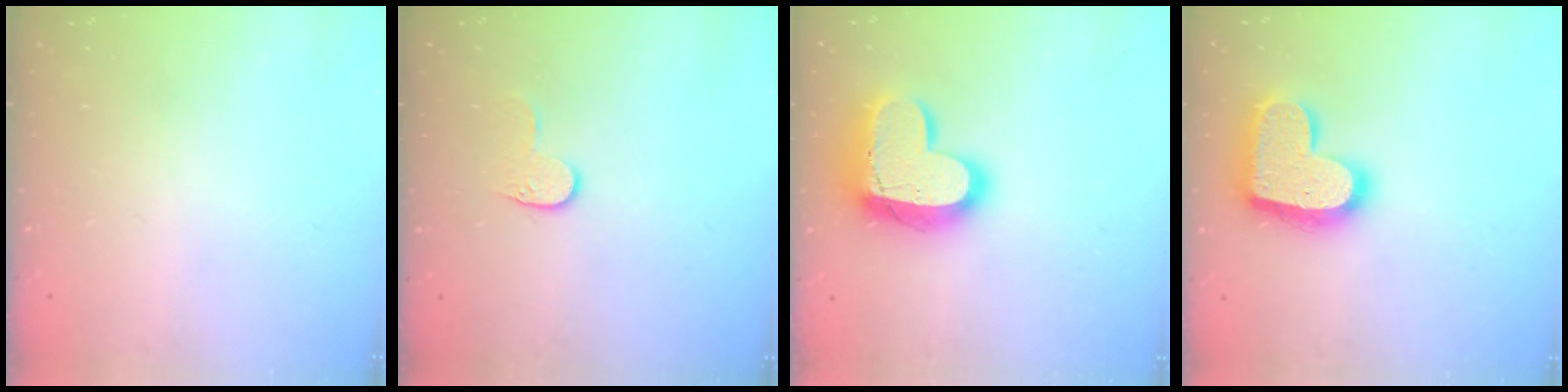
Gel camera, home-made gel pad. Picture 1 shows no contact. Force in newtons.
{"total": 5.8, "press": 5.8, "slide": 0.6}
{"total": 17.8, "press": 17.8, "slide": 1.5}
{"total": 18.1, "press": 18.1, "slide": 1.1}